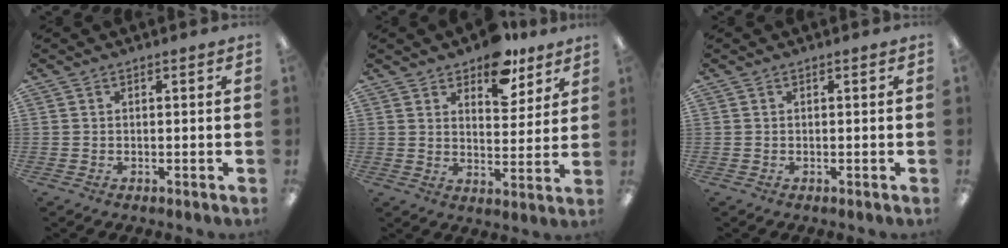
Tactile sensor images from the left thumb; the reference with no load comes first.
{"total": 10.5, "force": [8.0, 5.2, 4.3], "torque": [-0.048, -0.048, 0.142]}
{"total": 0.0}